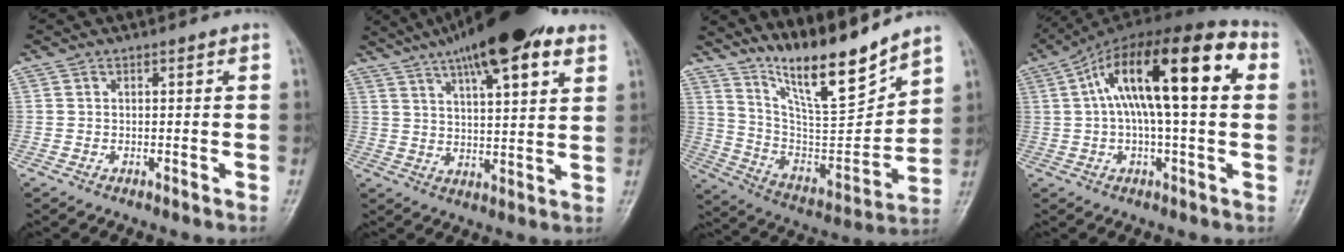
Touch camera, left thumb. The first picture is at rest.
{"total": 18.1, "force": [10.8, 5.2, 13.5], "torque": [-0.197, -0.017, 0.169]}
{"total": 17.5, "force": [14.3, 2.6, 9.9], "torque": [-0.134, -0.095, 0.264]}
{"total": 19.7, "force": [4.0, 6.8, 18.0], "torque": [-0.282, 0.039, 0.051]}